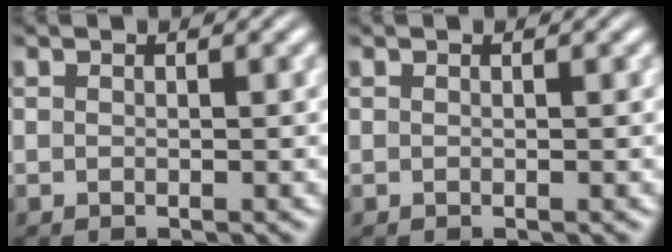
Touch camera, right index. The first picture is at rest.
{"total": 0.0}